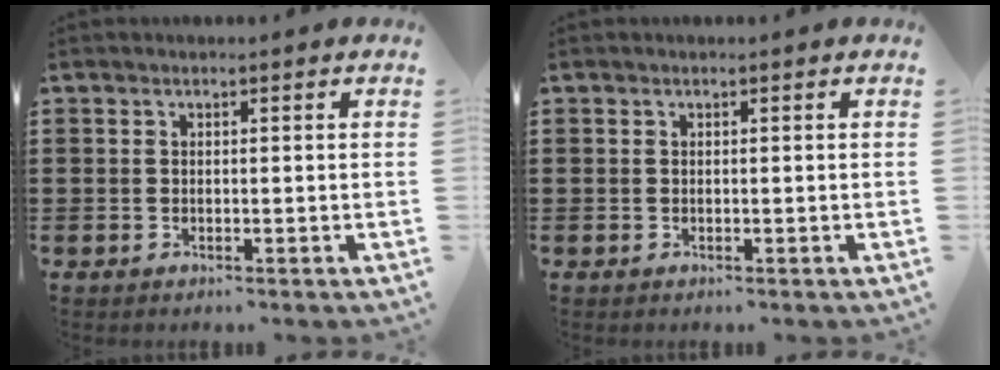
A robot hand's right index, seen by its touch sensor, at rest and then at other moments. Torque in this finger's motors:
{"motor_torque": [-0.06, -0.22, 0.04, 0.02]}